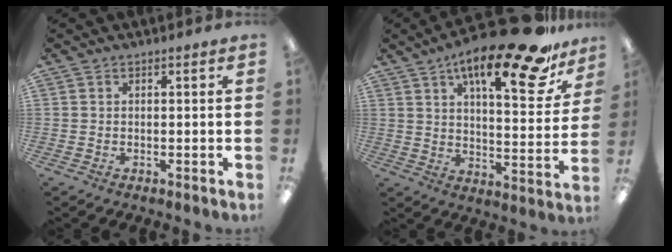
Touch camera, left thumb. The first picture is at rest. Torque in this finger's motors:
{"motor_torque": [1.34, 1.35, 1.46, -1.32, 0.09]}